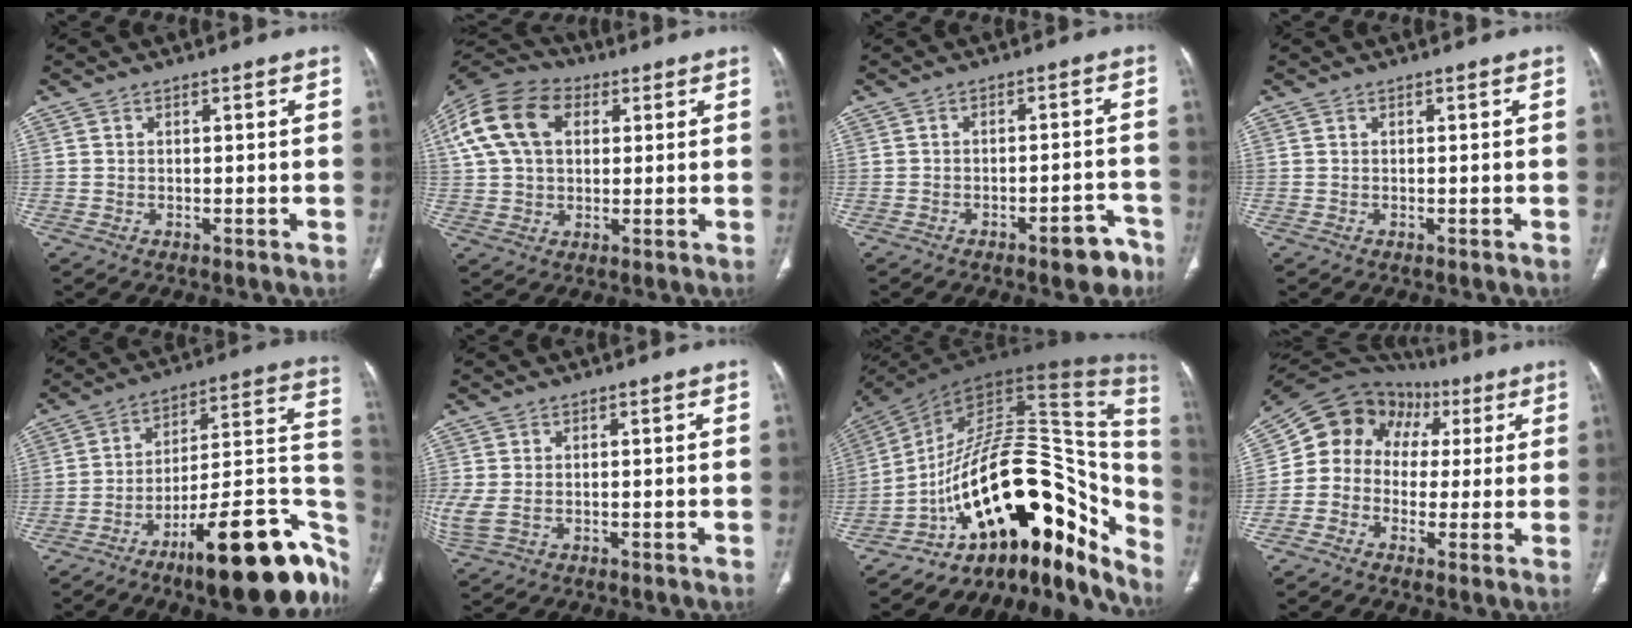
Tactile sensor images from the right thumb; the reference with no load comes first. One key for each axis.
{"total": 17.0, "fx": 5.0, "fy": 11.6, "fz": 11.4, "tx": -0.227, "ty": 0.021, "tz": 0.084}
{"total": 5.9, "fx": -4.0, "fy": 2.1, "fz": 3.8, "tx": -0.031, "ty": 0.034, "tz": -0.045}
{"total": 0.0}
{"total": 28.1, "fx": -13.6, "fy": 8.4, "fz": 23.1, "tx": -0.231, "ty": 0.089, "tz": -0.197}
{"total": 3.9, "fx": -0.2, "fy": 2.3, "fz": 3.1, "tx": -0.094, "ty": 0.002, "tz": 0.006}
{"total": 31.2, "fx": -14.3, "fy": 15.6, "fz": 22.9, "tx": -0.232, "ty": 0.130, "tz": -0.209}
{"total": 14.6, "fx": 2.7, "fy": 12.8, "fz": 6.4, "tx": -0.074, "ty": 0.054, "tz": 0.042}